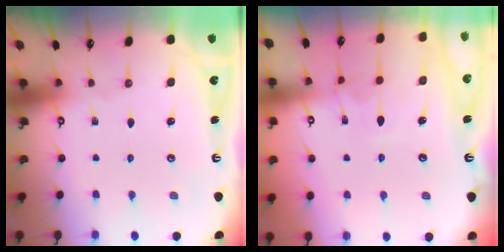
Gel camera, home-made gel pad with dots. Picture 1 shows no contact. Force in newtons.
{"total": 2.5, "press": 2.5, "slide": 0.5}